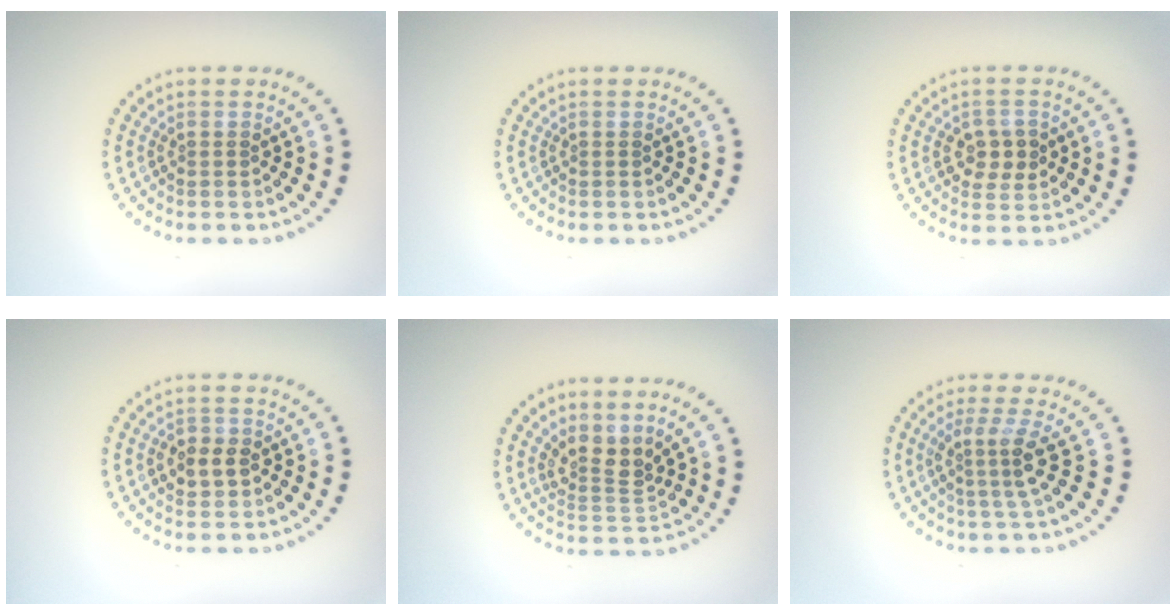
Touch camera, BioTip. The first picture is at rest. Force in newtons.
{"total": 0.0}
{"total": 2.8, "press": 2.8, "slide": 0.3}
{"total": 2.6, "press": 2.5, "slide": 0.4}
{"total": 3.0, "press": 2.2, "slide": 2.1}
{"total": 3.0, "press": 2.1, "slide": 2.1}